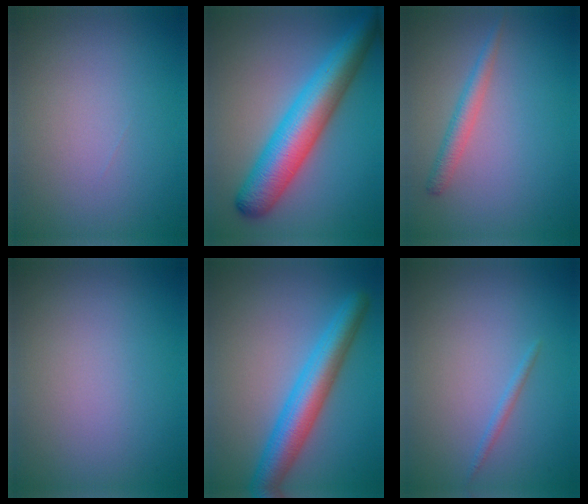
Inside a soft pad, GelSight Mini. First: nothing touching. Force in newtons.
{"total": 8.2, "press": 8.2, "slide": 0.2}
{"total": 1.9, "press": 1.9, "slide": 0.0}
{"total": 0.0}
{"total": 5.7, "press": 5.7, "slide": 0.2}
{"total": 0.8, "press": 0.8, "slide": 0.0}